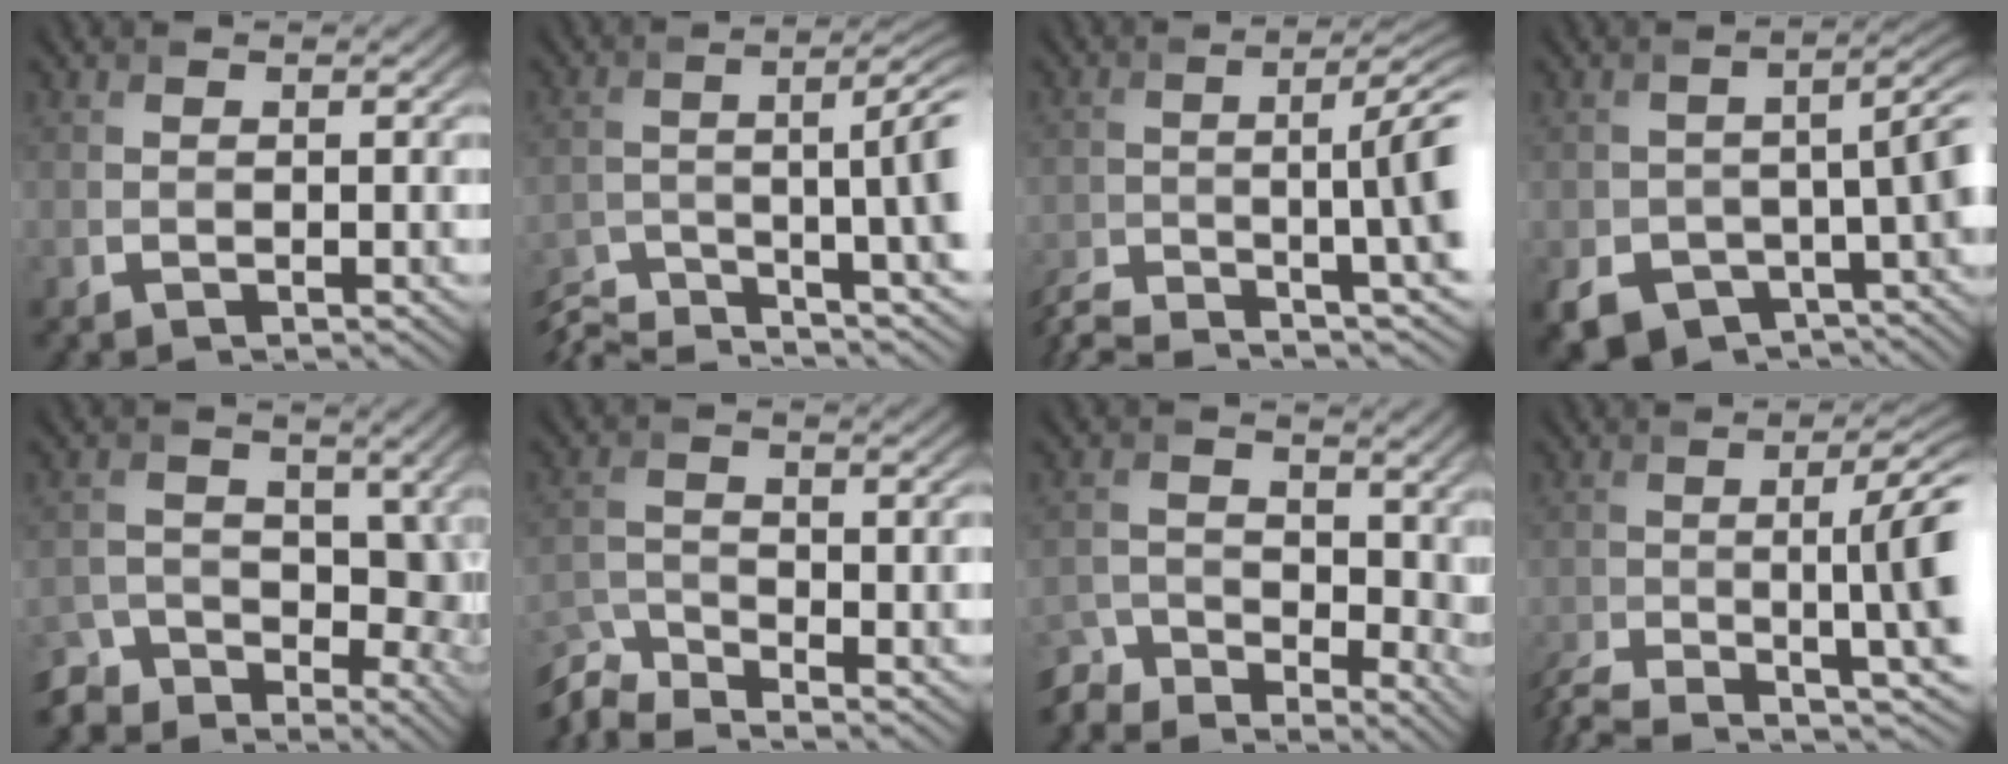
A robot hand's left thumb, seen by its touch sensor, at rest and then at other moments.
{"total": 11.9, "force": [-7.9, 1.9, 8.7], "torque": [-0.120, -0.008, -0.141]}
{"total": 13.1, "force": [-7.1, 2.2, 10.8], "torque": [-0.140, -0.007, -0.123]}
{"total": 11.2, "force": [-5.6, 6.4, 7.3], "torque": [-0.118, -0.044, -0.081]}
{"total": 8.3, "force": [-4.6, 5.8, 3.7], "torque": [-0.052, -0.008, -0.081]}
{"total": 7.9, "force": [-6.9, 1.8, 3.4], "torque": [-0.070, -0.006, -0.141]}
{"total": 7.4, "force": [-4.4, 4.2, 4.3], "torque": [-0.078, -0.019, -0.088]}
{"total": 14.2, "force": [-6.4, 3.0, 12.3], "torque": [-0.178, -0.007, -0.100]}